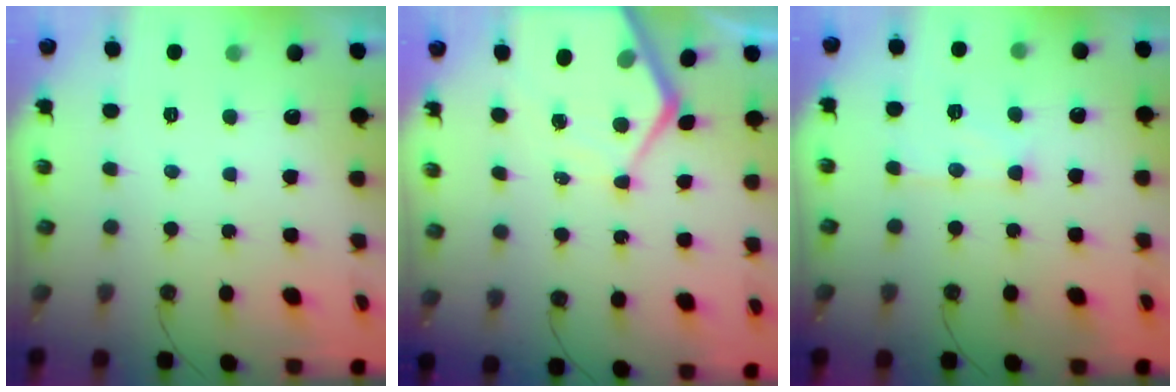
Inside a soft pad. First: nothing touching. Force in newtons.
{"total": 10.4, "press": 10.3, "slide": 0.9}
{"total": 8.9, "press": 8.8, "slide": 0.7}